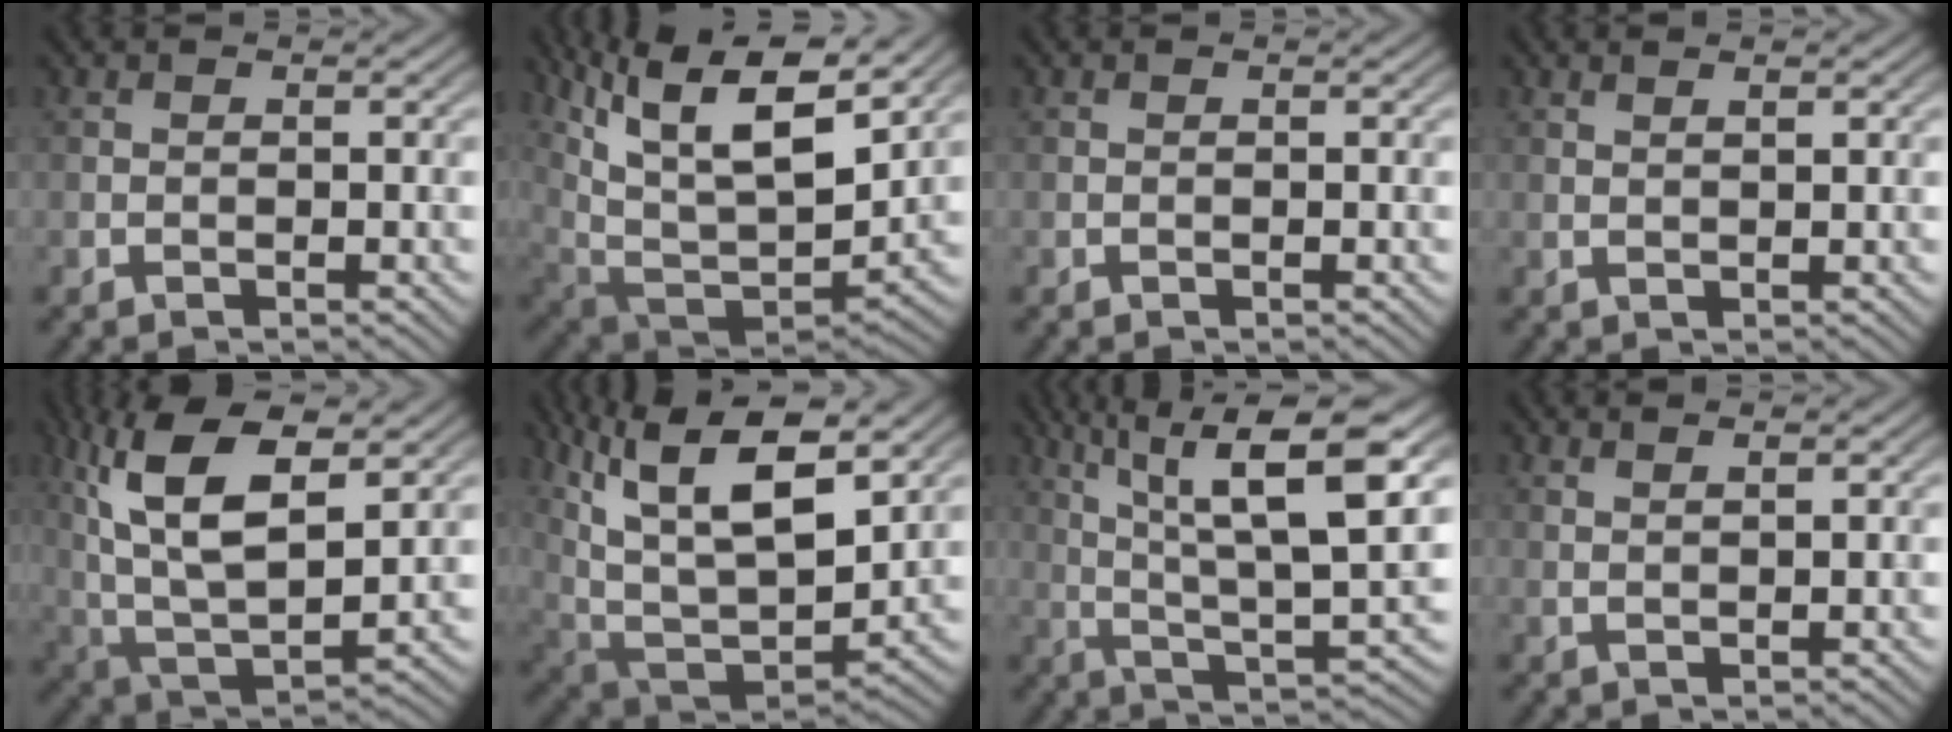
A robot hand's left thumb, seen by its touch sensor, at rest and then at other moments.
{"total": 16.8, "force": [8.5, 7.4, 12.5], "torque": [-0.269, 0.015, 0.156]}
{"total": 0.0}
{"total": 0.9, "force": [0.6, -0.5, 0.6], "torque": [-0.003, -0.003, 0.010]}
{"total": 14.4, "force": [5.0, 6.2, 12.0], "torque": [-0.259, 0.004, 0.099]}
{"total": 19.3, "force": [8.6, 9.7, 14.3], "torque": [-0.307, 0.026, 0.163]}
{"total": 14.6, "force": [5.7, 3.6, 13.0], "torque": [-0.222, 0.002, 0.105]}
{"total": 1.6, "force": [1.1, -0.2, 1.2], "torque": [-0.011, -0.001, 0.015]}